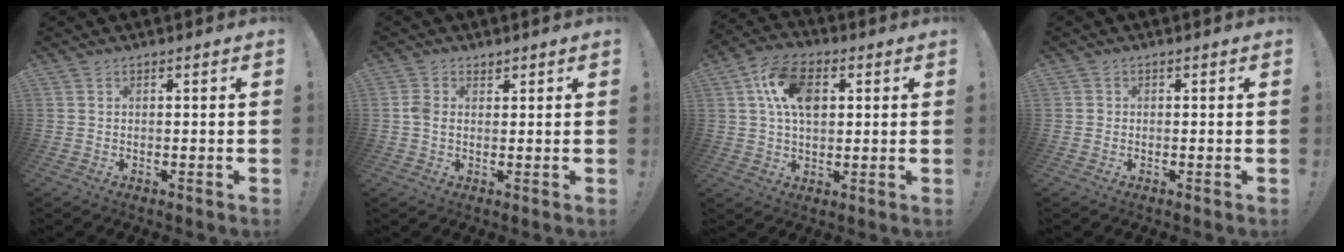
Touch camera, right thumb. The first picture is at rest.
{"total": 3.3, "force": [1.1, 2.4, 1.9], "torque": [-0.037, 0.000, 0.022]}
{"total": 13.1, "force": [3.7, 8.2, 9.5], "torque": [-0.160, 0.008, 0.070]}
{"total": 0.9, "force": [-0.2, 0.8, 0.1], "torque": [-0.009, 0.006, -0.001]}